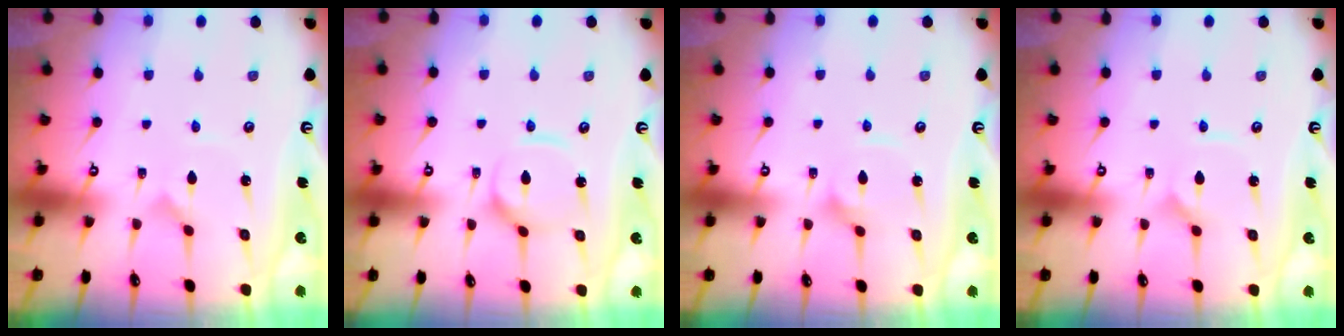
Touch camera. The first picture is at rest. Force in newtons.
{"total": 6.9, "press": 6.8, "slide": 0.5}
{"total": 2.7, "press": 2.7, "slide": 0.3}
{"total": 1.2, "press": 1.2, "slide": 0.0}